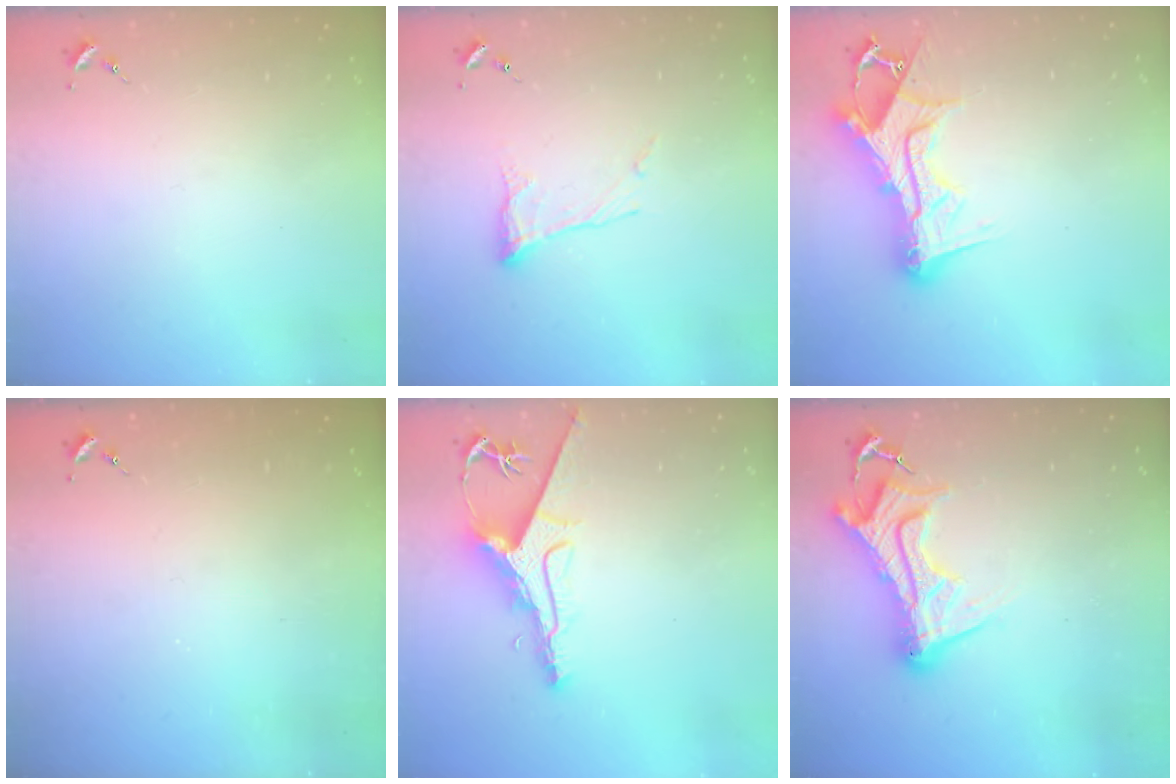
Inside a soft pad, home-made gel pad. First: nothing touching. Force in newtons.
{"total": 9.6, "press": 9.6, "slide": 0.4}
{"total": 16.8, "press": 16.8, "slide": 0.6}
{"total": 0.0}
{"total": 11.4, "press": 11.3, "slide": 1.0}
{"total": 15.8, "press": 15.7, "slide": 1.6}